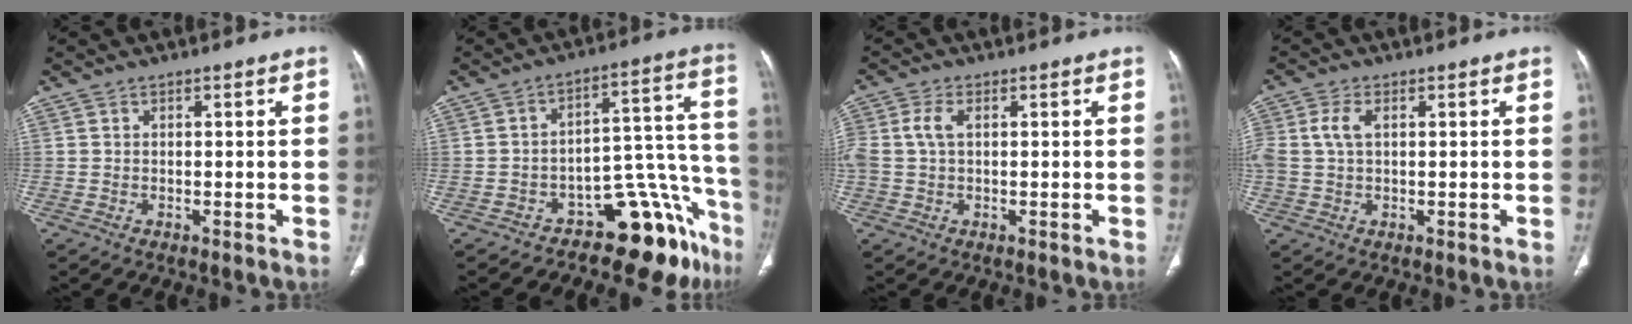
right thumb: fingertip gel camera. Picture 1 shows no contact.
{"total": 15.2, "force": [-11.1, 6.5, 8.1], "torque": [-0.020, 0.139, -0.160]}
{"total": 4.2, "force": [0.6, 2.4, 3.4], "torque": [-0.100, 0.012, 0.011]}
{"total": 4.7, "force": [1.0, 2.8, 3.7], "torque": [-0.102, 0.012, 0.019]}